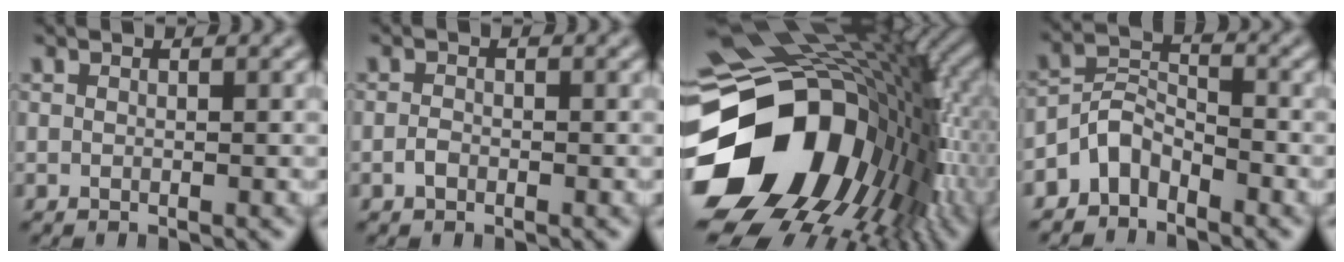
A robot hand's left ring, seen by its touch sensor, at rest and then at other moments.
{"total": 1.0, "force": [-0.5, 0.6, 0.6], "torque": [-0.012, 0.000, -0.012]}
{"total": 18.2, "force": [-3.0, 13.8, 11.4], "torque": [-0.231, -0.042, -0.031]}
{"total": 3.6, "force": [-2.7, 2.0, 1.2], "torque": [-0.018, 0.011, -0.063]}